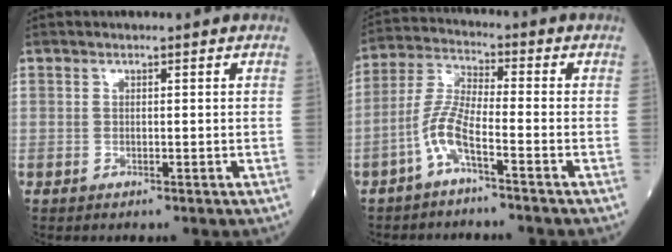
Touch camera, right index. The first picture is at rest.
{"total": 6.3, "force": [-3.4, 0.8, 5.3], "torque": [-0.121, 0.011, -0.071]}